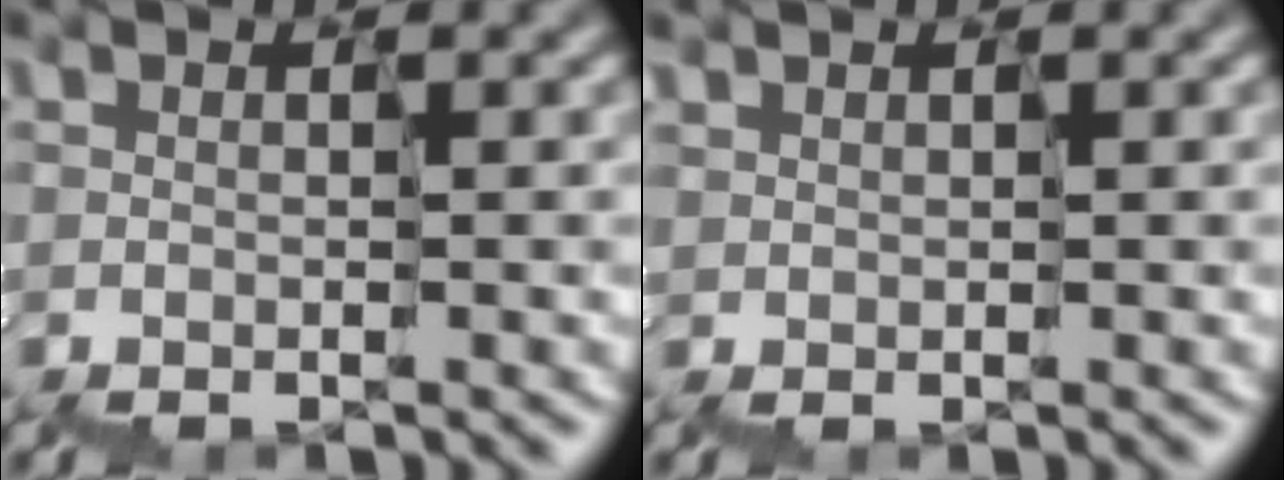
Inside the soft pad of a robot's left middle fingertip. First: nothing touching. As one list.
[{"total": 0.7, "force": [0.4, 0.5, 0.0], "torque": [-0.002, 0.001, 0.006]}]